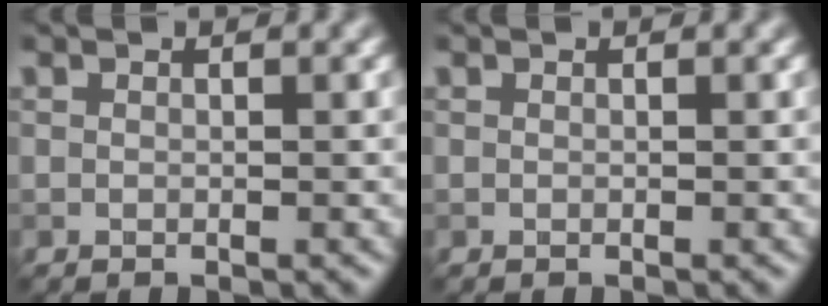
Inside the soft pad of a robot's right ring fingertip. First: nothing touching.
{"total": 0.0}